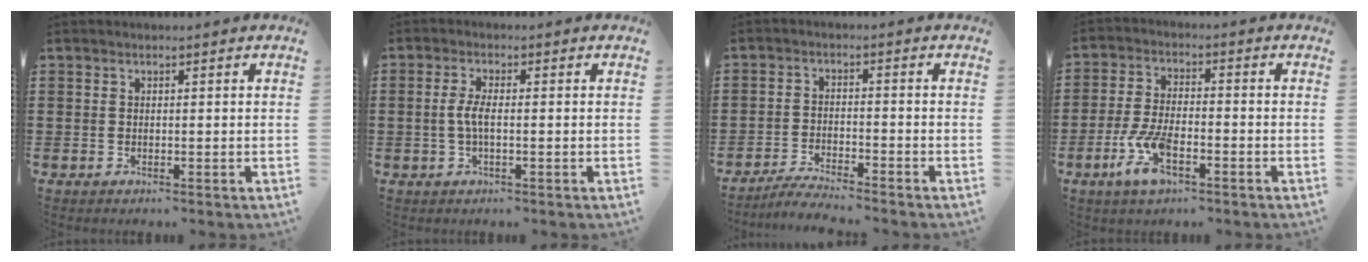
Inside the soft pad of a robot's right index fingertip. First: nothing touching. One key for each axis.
{"total": 3.3, "fx": -0.4, "fy": 0.9, "fz": 3.1, "tx": -0.079, "ty": -0.005, "tz": -0.016}
{"total": 3.6, "fx": -3.5, "fy": -0.1, "fz": 0.7, "tx": -0.014, "ty": 0.003, "tz": -0.071}
{"total": 8.0, "fx": -3.4, "fy": 3.1, "fz": 6.5, "tx": -0.155, "ty": -0.011, "tz": -0.063}